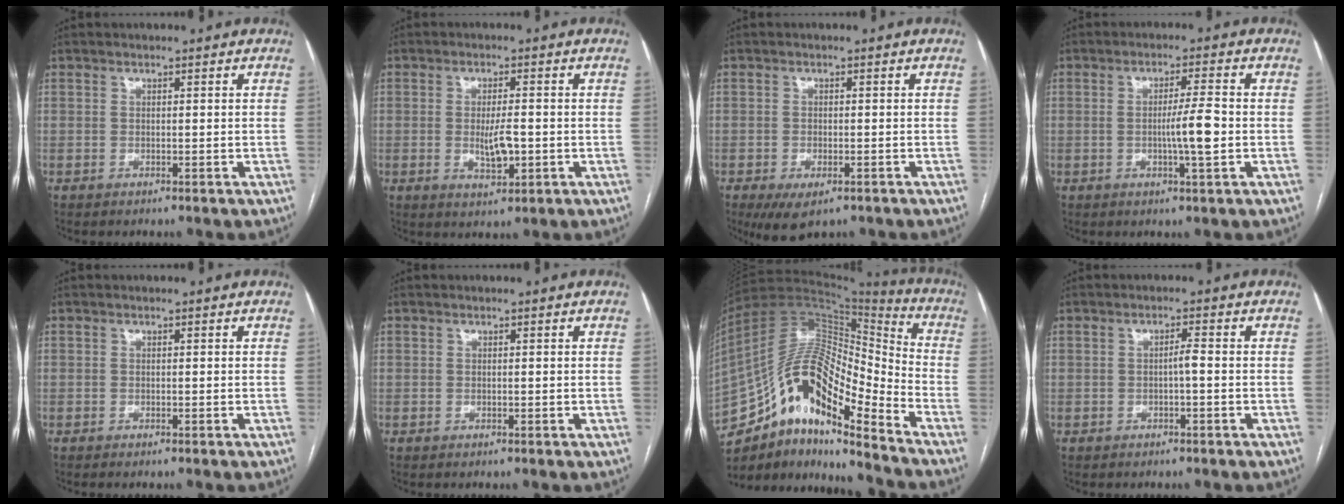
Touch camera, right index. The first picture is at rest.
{"total": 4.7, "force": [-0.7, 1.4, 4.4], "torque": [-0.081, -0.005, -0.008]}
{"total": 5.0, "force": [-3.0, 2.3, 3.3], "torque": [-0.055, -0.008, -0.039]}
{"total": 5.5, "force": [-0.8, -0.1, 5.5], "torque": [-0.090, -0.002, -0.014]}
{"total": 0.6, "force": [-0.5, 0.0, 0.3], "torque": [-0.005, -0.001, -0.009]}
{"total": 0.0}
{"total": 19.4, "force": [-11.9, 5.4, 14.4], "torque": [-0.273, 0.041, -0.200]}
{"total": 1.6, "force": [-0.4, 0.1, 1.5], "torque": [-0.023, 0.003, -0.007]}